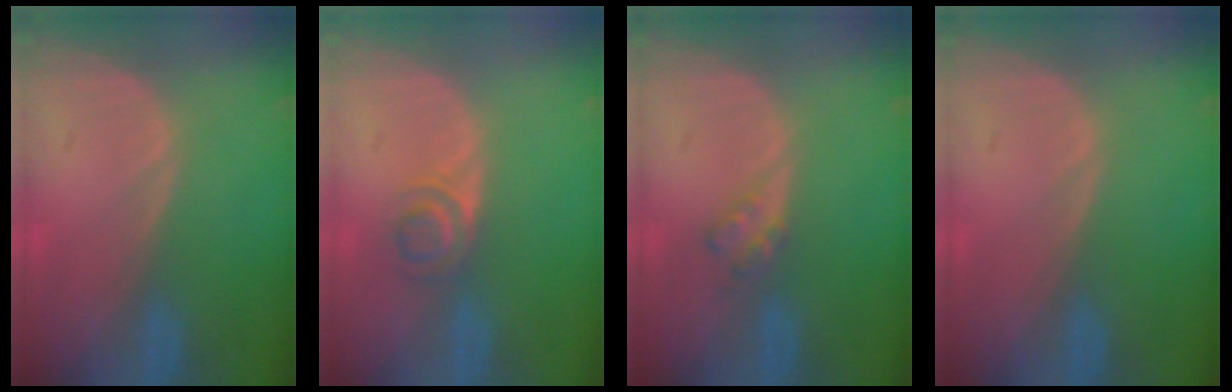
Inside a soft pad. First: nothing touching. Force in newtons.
{"total": 3.1, "press": 2.9, "slide": 0.8}
{"total": 2.3, "press": 2.2, "slide": 0.3}
{"total": 0.0}